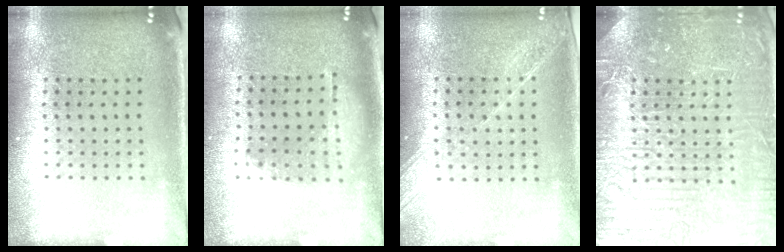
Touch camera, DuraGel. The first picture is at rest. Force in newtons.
{"total": 1.1, "press": 0.8, "slide": 0.7}
{"total": 1.3, "press": 1.3, "slide": 0.4}
{"total": 7.8, "press": 7.7, "slide": 1.0}